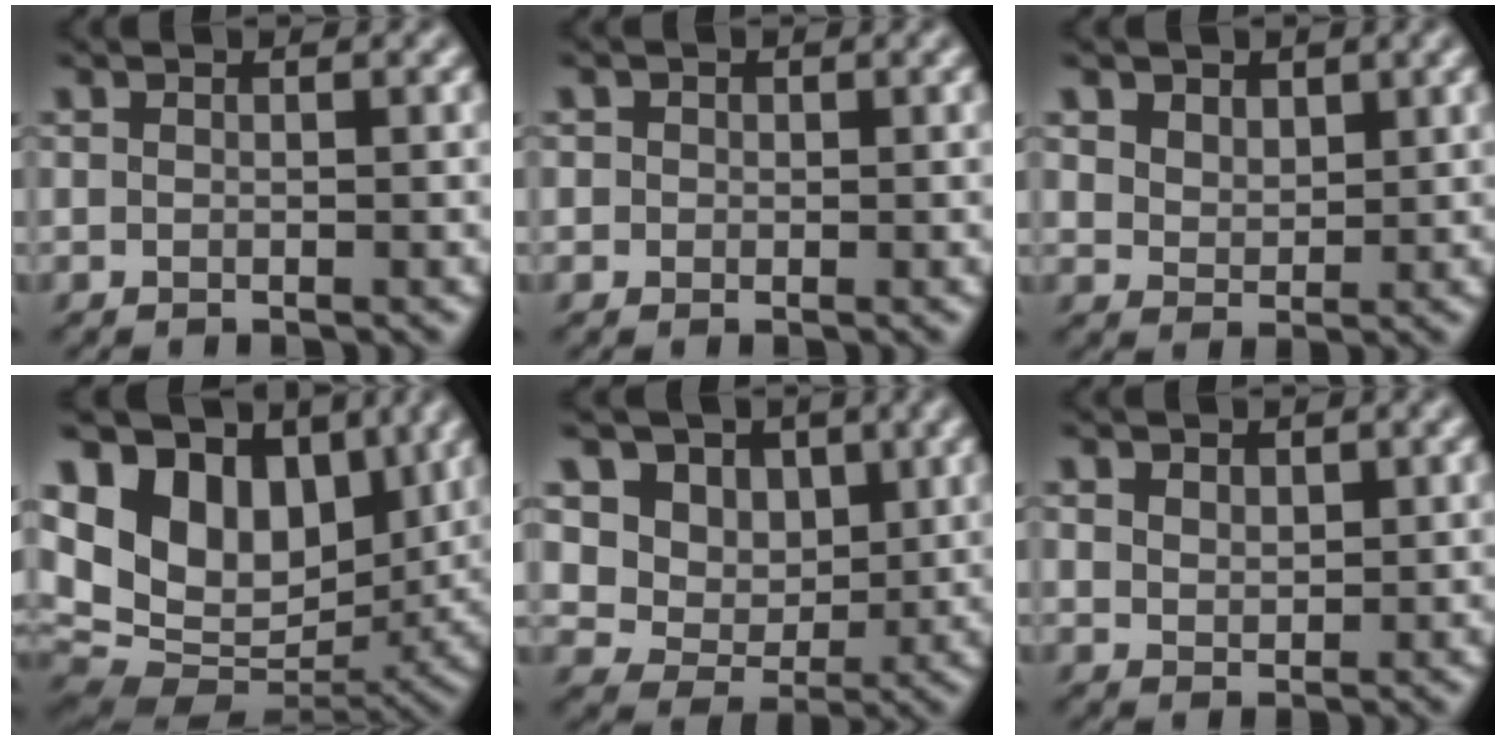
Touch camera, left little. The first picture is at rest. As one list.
[{"total": 1.3, "force": [0.4, 1.2, 0.4], "torque": [-0.005, 0.002, 0.006]}, {"total": 3.4, "force": [2.1, 2.3, 1.4], "torque": [-0.055, -0.006, 0.047]}, {"total": 14.7, "force": [5.6, 9.6, 9.7], "torque": [-0.196, 0.019, 0.103]}, {"total": 9.2, "force": [4.1, 6.8, 4.6], "torque": [-0.092, -0.008, 0.072]}, {"total": 2.1, "force": [1.2, 1.5, 1.0], "torque": [-0.029, 0.004, 0.020]}]